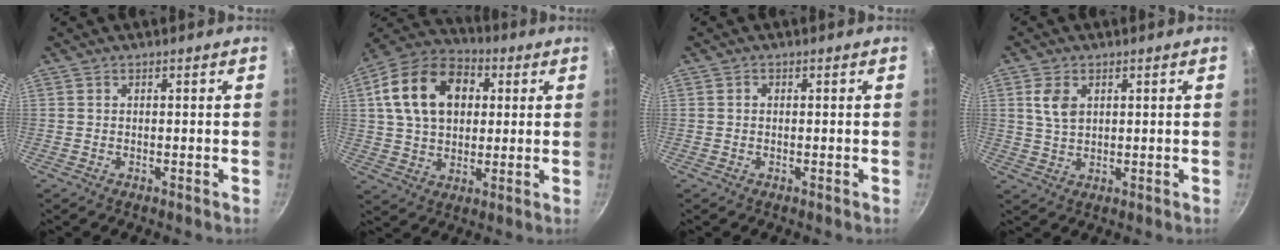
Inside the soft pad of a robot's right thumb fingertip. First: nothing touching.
{"total": 18.2, "force": [4.5, 12.7, 12.1], "torque": [-0.188, 0.017, 0.065]}
{"total": 0.6, "force": [0.1, 0.5, 0.3], "torque": [-0.004, 0.005, 0.000]}
{"total": 5.0, "force": [1.7, 3.2, 3.4], "torque": [-0.058, -0.005, 0.034]}